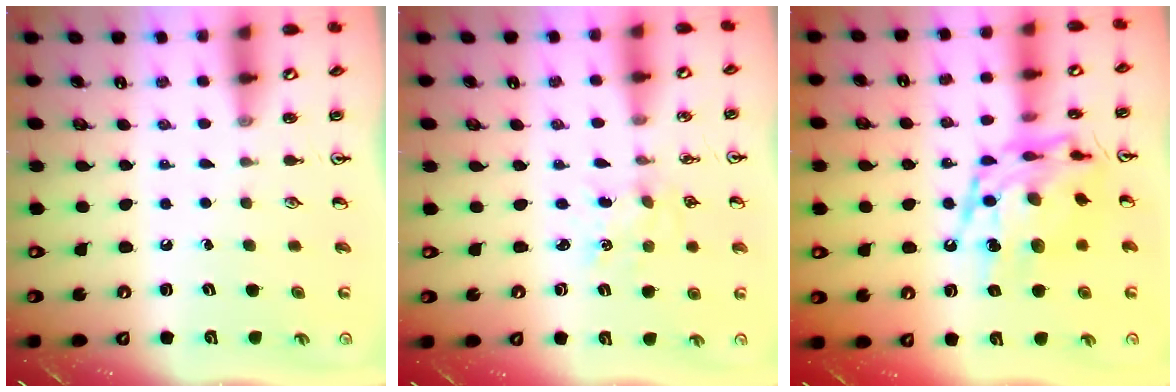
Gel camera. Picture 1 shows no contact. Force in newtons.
{"total": 3.0, "press": 3.0, "slide": 0.4}
{"total": 17.9, "press": 17.8, "slide": 1.4}